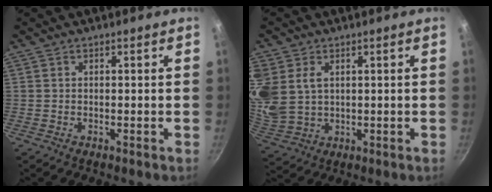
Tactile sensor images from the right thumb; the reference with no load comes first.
{"total": 13.0, "force": [3.5, 9.8, 7.8], "torque": [-0.183, 0.001, 0.083]}